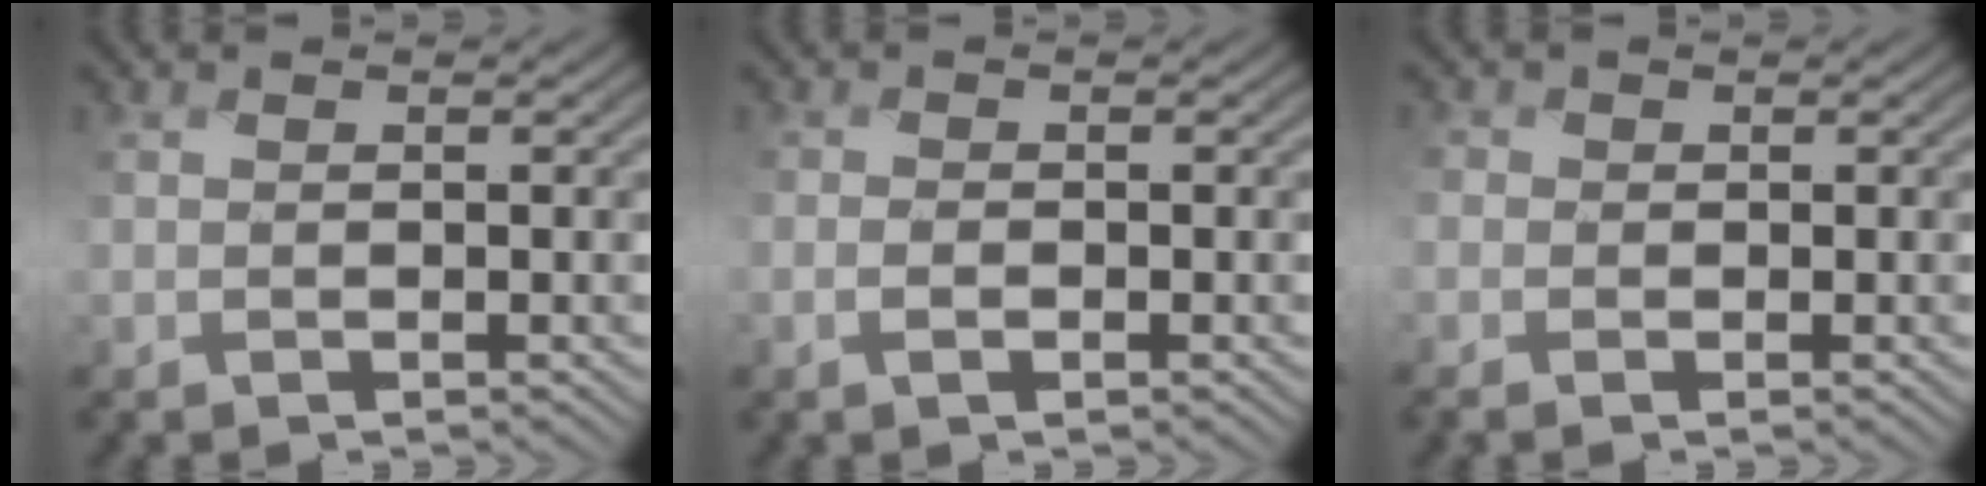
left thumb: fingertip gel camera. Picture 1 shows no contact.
{"total": 1.3, "force": [-0.6, 0.5, 1.0], "torque": [-0.024, 0.000, -0.014]}
{"total": 2.2, "force": [-1.1, 1.7, 0.9], "torque": [-0.025, -0.008, -0.028]}